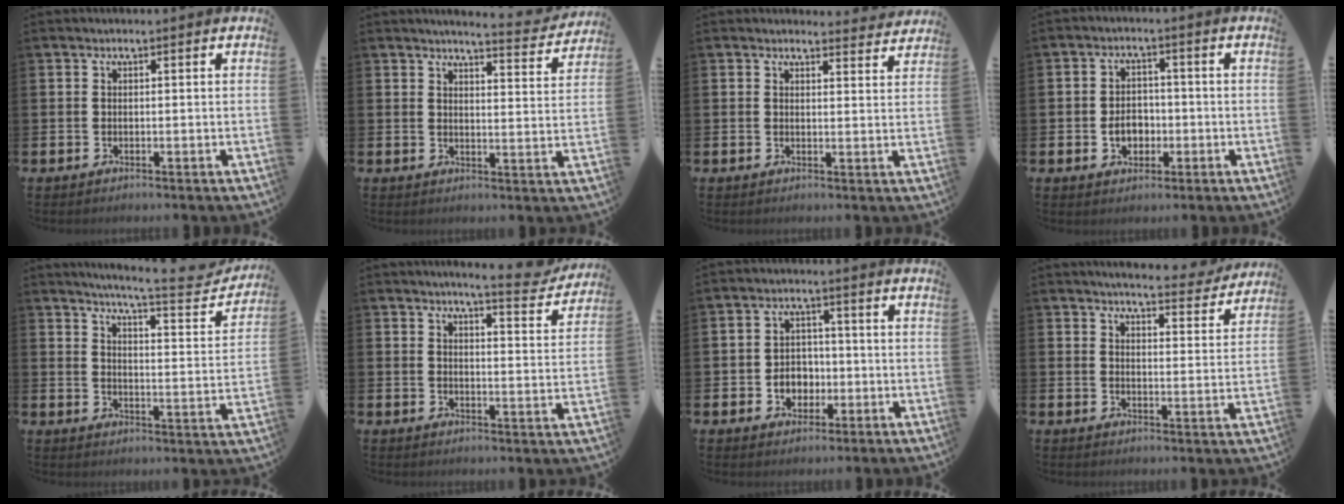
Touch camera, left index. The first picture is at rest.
{"total": 4.5, "force": [4.4, 0.1, 1.0], "torque": [-0.015, -0.034, 0.071]}
{"total": 2.8, "force": [2.7, 0.4, 0.0], "torque": [0.012, -0.021, 0.046]}
{"total": 3.8, "force": [-1.0, 2.9, 2.2], "torque": [-0.028, -0.002, -0.026]}
{"total": 6.4, "force": [5.9, 0.6, 2.5], "torque": [-0.055, -0.050, 0.091]}
{"total": 5.4, "force": [5.1, 0.2, 1.9], "torque": [-0.034, -0.032, 0.083]}
{"total": 3.7, "force": [-1.0, 3.2, 1.5], "torque": [-0.018, -0.001, -0.028]}
{"total": 5.1, "force": [4.9, 0.5, 1.0], "torque": [-0.027, -0.033, 0.085]}